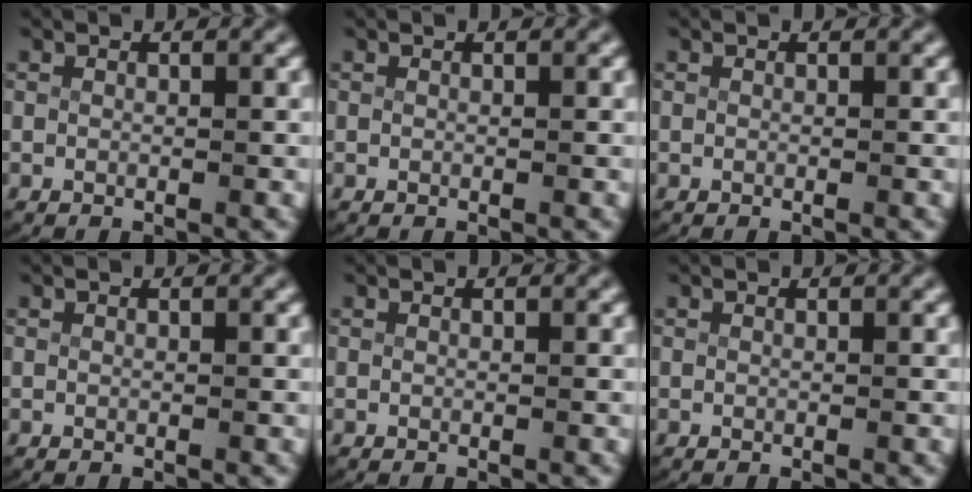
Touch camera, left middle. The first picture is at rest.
{"total": 0.0}
{"total": 0.0}
{"total": 0.0}
{"total": 0.0}
{"total": 0.0}